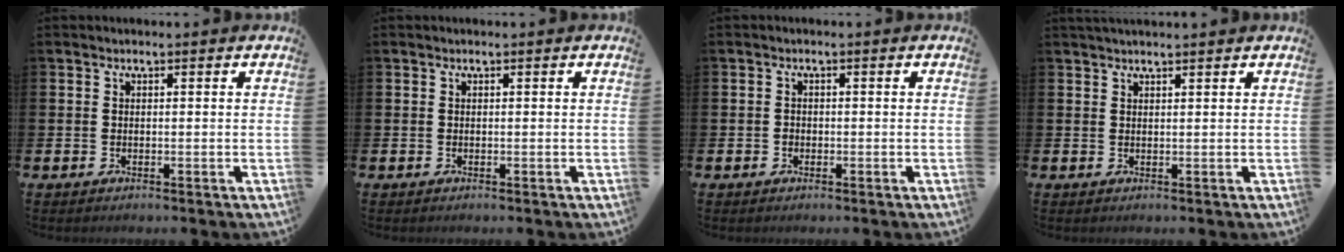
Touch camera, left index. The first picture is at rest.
{"total": 0.0}
{"total": 0.8, "force": [-0.3, 0.7, 0.2], "torque": [-0.004, 0.005, -0.008]}
{"total": 1.2, "force": [1.2, 0.0, 0.3], "torque": [-0.005, -0.001, 0.021]}